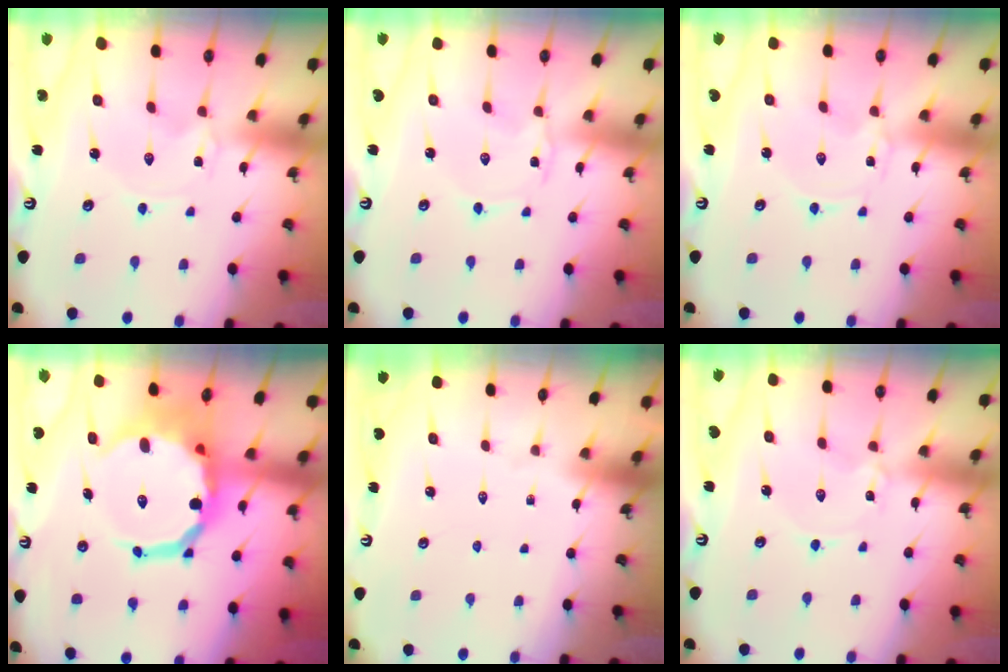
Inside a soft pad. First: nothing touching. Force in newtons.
{"total": 1.8, "press": 1.8, "slide": 0.3}
{"total": 0.0}
{"total": 15.6, "press": 15.3, "slide": 3.0}
{"total": 0.0}
{"total": 1.4, "press": 1.3, "slide": 0.2}